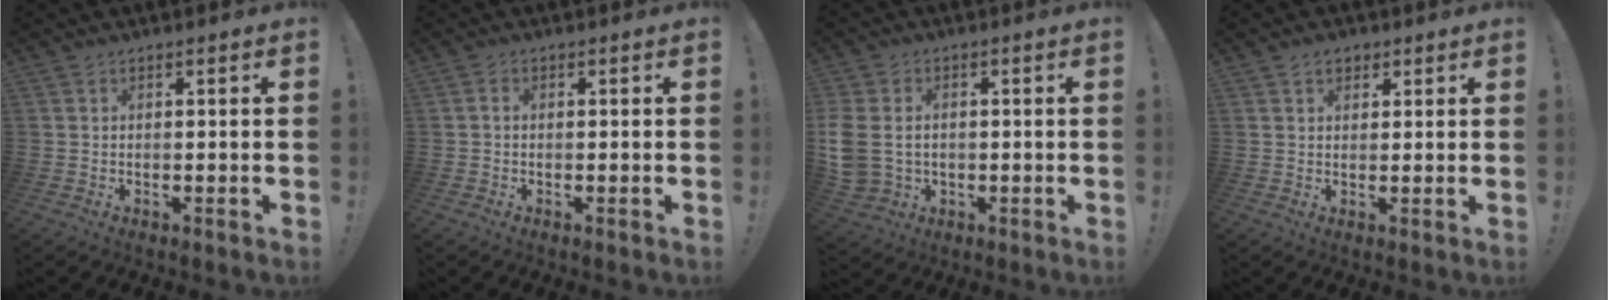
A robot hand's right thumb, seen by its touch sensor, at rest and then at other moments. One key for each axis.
{"total": 0.7, "fx": -0.4, "fy": 0.4, "fz": 0.4, "tx": -0.010, "ty": 0.003, "tz": -0.007}
{"total": 9.8, "fx": 0.6, "fy": 8.1, "fz": 5.6, "tx": -0.112, "ty": -0.006, "tz": 0.014}
{"total": 3.5, "fx": 2.0, "fy": 2.4, "fz": 1.6, "tx": -0.016, "ty": -0.007, "tz": 0.034}